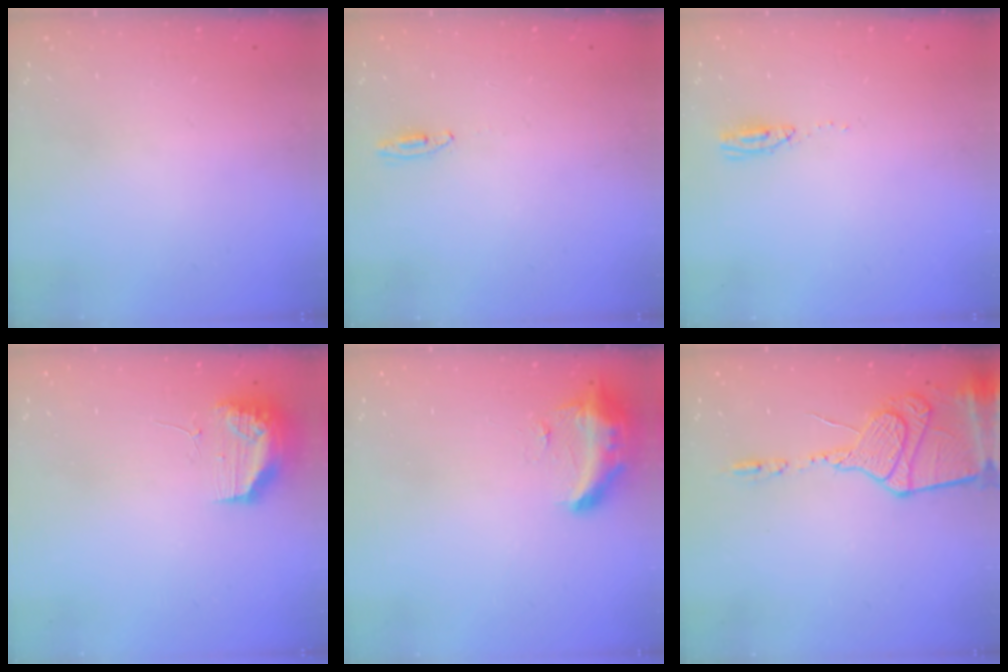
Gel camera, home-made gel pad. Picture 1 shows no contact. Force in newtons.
{"total": 2.7, "press": 2.5, "slide": 1.0}
{"total": 3.7, "press": 3.4, "slide": 1.4}
{"total": 13.5, "press": 11.5, "slide": 7.0}
{"total": 15.9, "press": 11.4, "slide": 11.1}
{"total": 15.2, "press": 15.1, "slide": 2.1}